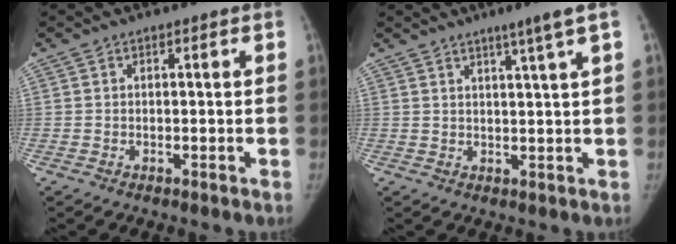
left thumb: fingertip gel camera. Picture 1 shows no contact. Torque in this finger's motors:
{"motor_torque": [0.00, 0.00, 0.13, -0.13, 0.00]}